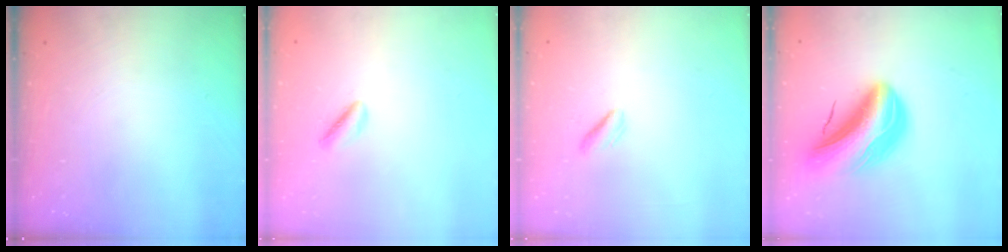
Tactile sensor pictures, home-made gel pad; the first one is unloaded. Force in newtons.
{"total": 2.0, "press": 1.7, "slide": 1.1}
{"total": 1.9, "press": 1.8, "slide": 0.6}
{"total": 15.2, "press": 14.6, "slide": 4.3}